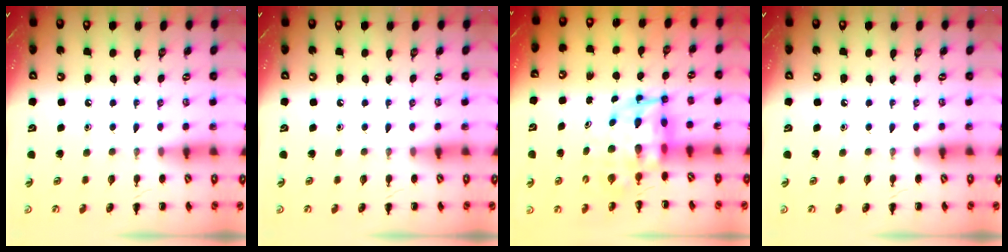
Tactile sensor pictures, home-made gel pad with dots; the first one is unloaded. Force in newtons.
{"total": 0.0}
{"total": 7.5, "press": 7.1, "slide": 2.5}
{"total": 0.0}